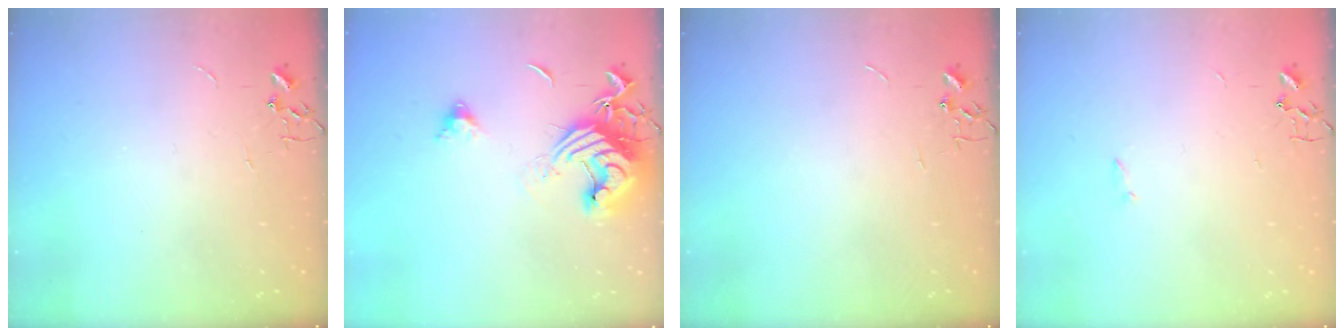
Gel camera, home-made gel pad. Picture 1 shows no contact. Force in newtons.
{"total": 14.4, "press": 14.3, "slide": 1.9}
{"total": 0.0}
{"total": 1.3, "press": 1.3, "slide": 0.3}